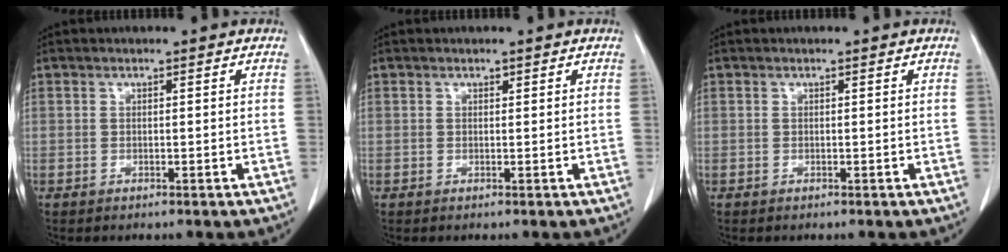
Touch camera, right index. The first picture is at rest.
{"total": 0.0}
{"total": 0.0}